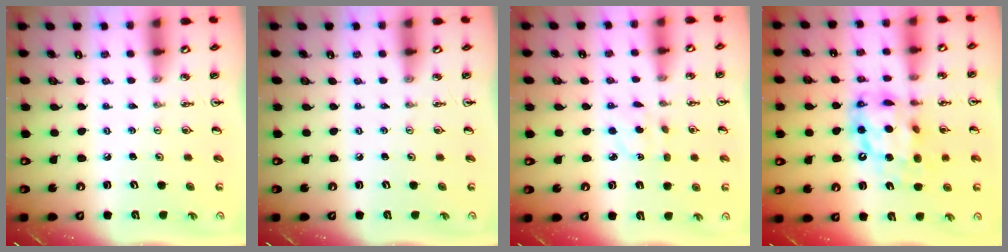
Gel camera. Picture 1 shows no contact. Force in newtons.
{"total": 0.0}
{"total": 3.0, "press": 2.9, "slide": 0.8}
{"total": 13.7, "press": 13.6, "slide": 1.0}